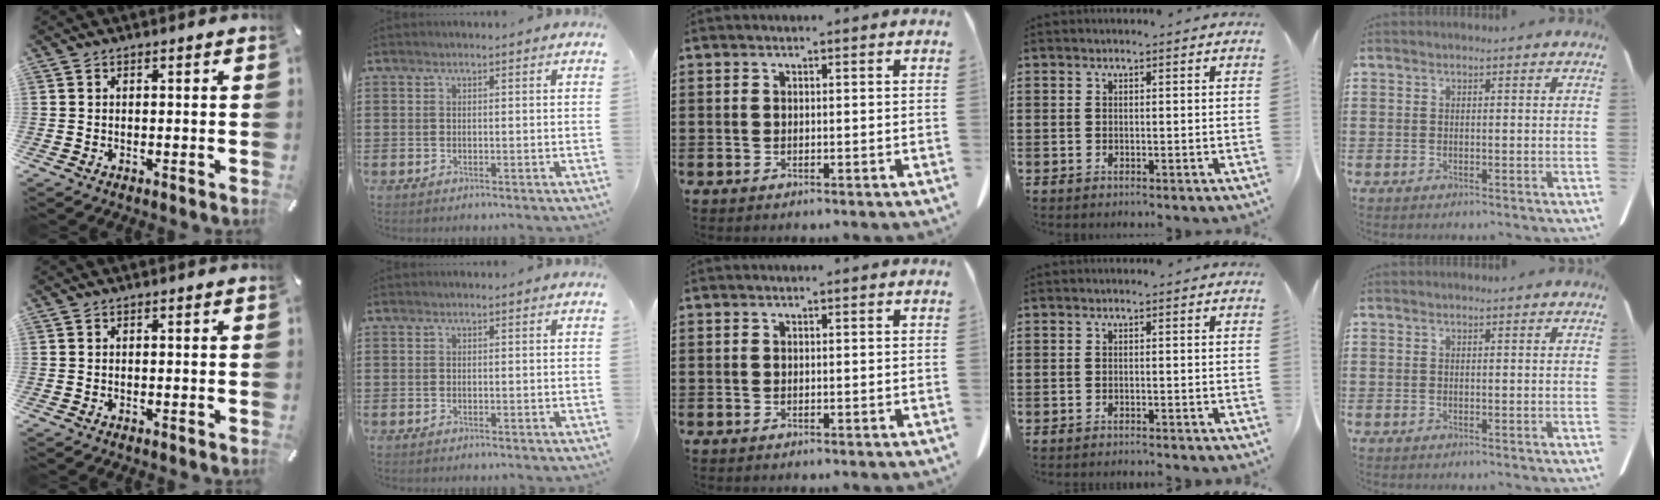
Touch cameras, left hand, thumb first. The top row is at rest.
{"ring": {"total": 0.8, "force": [-0.8, -0.2, 0.1], "torque": [-0.004, 0.000, -0.016]}}